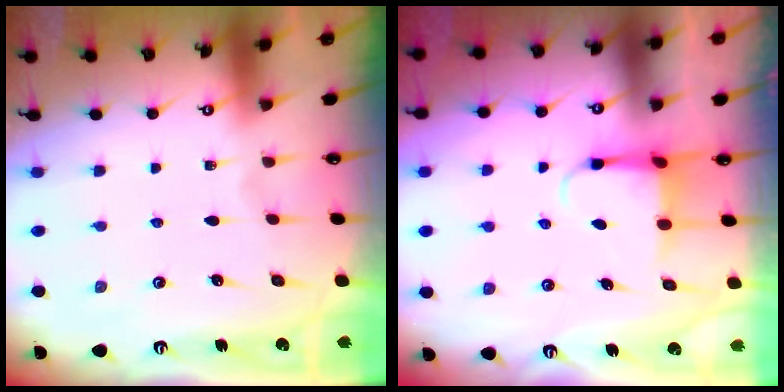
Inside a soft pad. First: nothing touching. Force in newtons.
{"total": 3.9, "press": 3.9, "slide": 0.6}